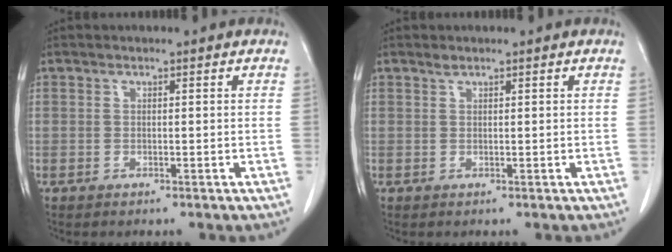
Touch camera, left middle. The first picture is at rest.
{"total": 0.5, "force": [0.5, 0.1, 0.1], "torque": [-0.008, 0.000, 0.011]}